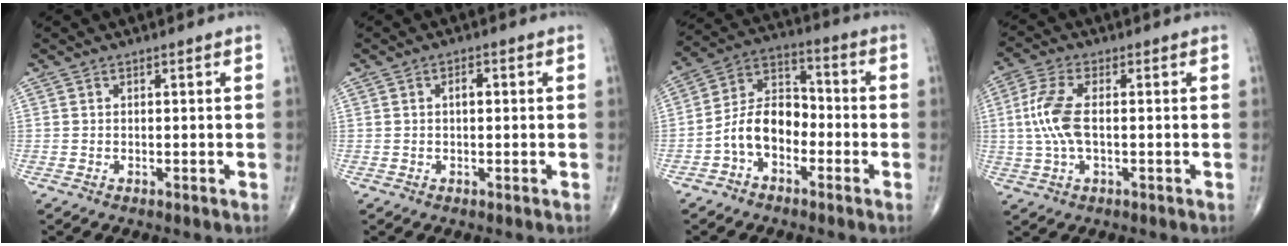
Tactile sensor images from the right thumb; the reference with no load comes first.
{"total": 1.8, "force": [0.2, 0.9, 1.6], "torque": [-0.026, 0.004, 0.001]}
{"total": 10.4, "force": [-3.6, 6.9, 6.9], "torque": [-0.108, 0.047, -0.078]}
{"total": 8.3, "force": [0.2, 3.7, 7.4], "torque": [-0.183, 0.009, 0.003]}